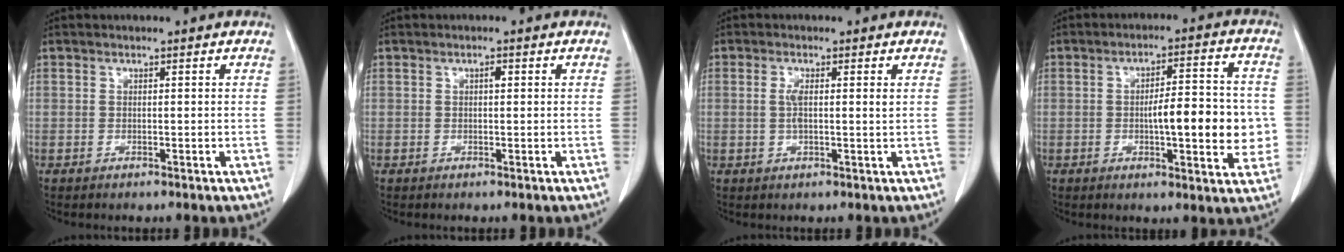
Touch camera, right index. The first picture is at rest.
{"total": 0.8, "force": [0.2, 0.3, 0.7], "torque": [-0.012, 0.002, 0.002]}
{"total": 2.7, "force": [0.5, 0.5, 2.6], "torque": [-0.052, 0.000, 0.008]}
{"total": 11.2, "force": [-1.3, 2.9, 10.7], "torque": [-0.151, 0.016, -0.015]}